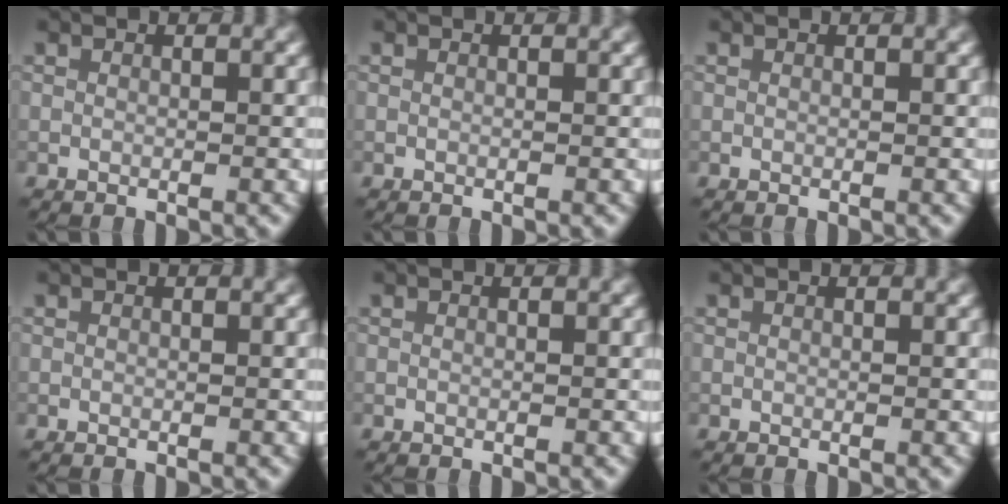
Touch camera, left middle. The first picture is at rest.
{"total": 0.0}
{"total": 0.0}
{"total": 0.0}
{"total": 0.0}
{"total": 0.0}